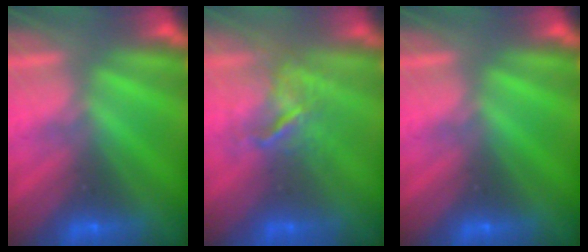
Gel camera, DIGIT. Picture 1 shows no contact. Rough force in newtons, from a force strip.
{"total": 3.5}
{"total": 0.0}